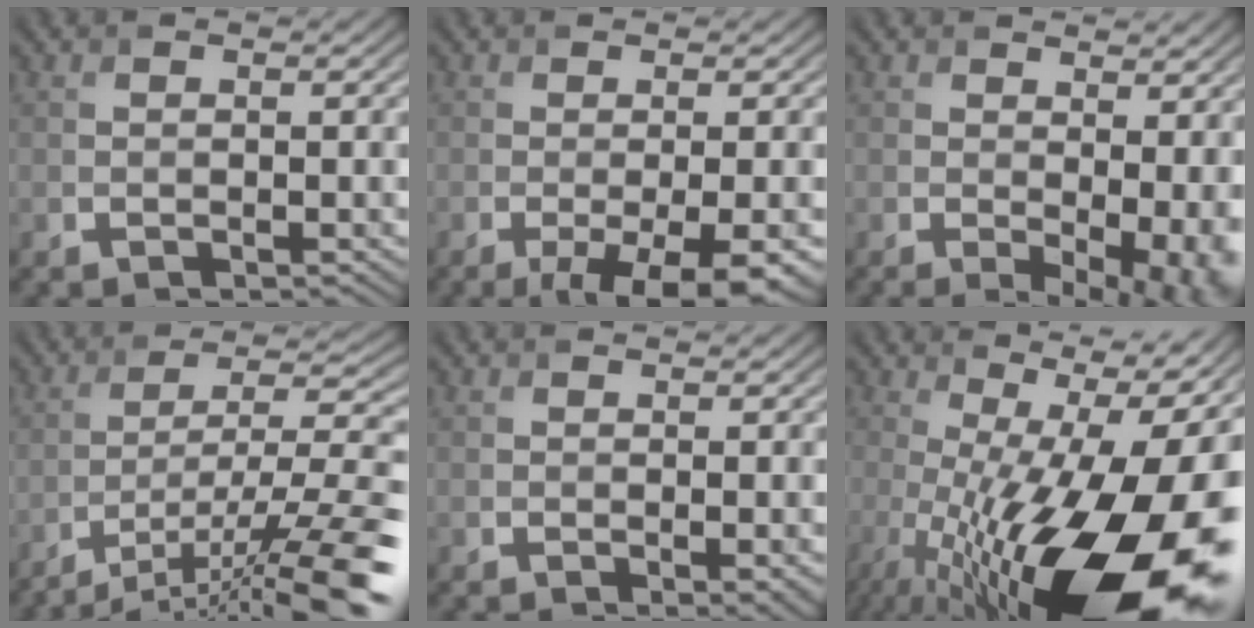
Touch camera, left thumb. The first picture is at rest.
{"total": 8.0, "force": [-3.6, 2.4, 6.7], "torque": [-0.100, -0.011, -0.043]}
{"total": 8.3, "force": [0.2, 3.7, 7.5], "torque": [-0.098, -0.015, 0.031]}
{"total": 14.9, "force": [-9.6, 3.3, 10.9], "torque": [-0.187, 0.001, -0.154]}
{"total": 1.3, "force": [0.3, 0.3, 1.2], "torque": [-0.019, -0.003, 0.009]}
{"total": 20.2, "force": [-4.3, 7.6, 18.2], "torque": [-0.268, -0.016, -0.072]}